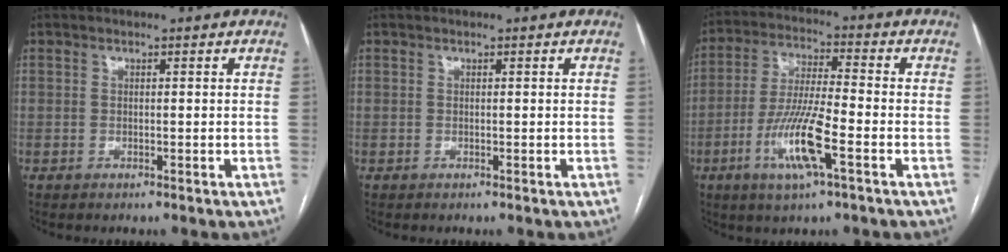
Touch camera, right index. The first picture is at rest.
{"total": 0.0}
{"total": 11.3, "force": [-4.4, 1.1, 10.4], "torque": [-0.207, -0.011, -0.083]}